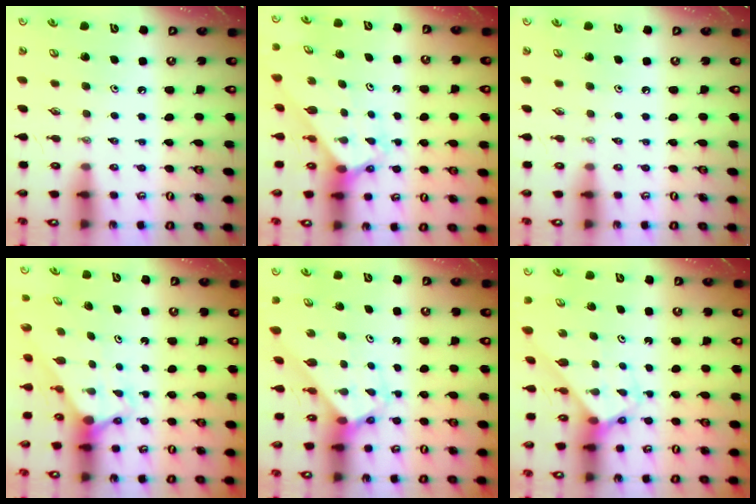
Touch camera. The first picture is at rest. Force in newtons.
{"total": 3.0, "press": 2.9, "slide": 0.4}
{"total": 0.0}
{"total": 2.7, "press": 2.7, "slide": 0.0}
{"total": 2.6, "press": 2.6, "slide": 0.2}
{"total": 2.8, "press": 2.8, "slide": 0.1}